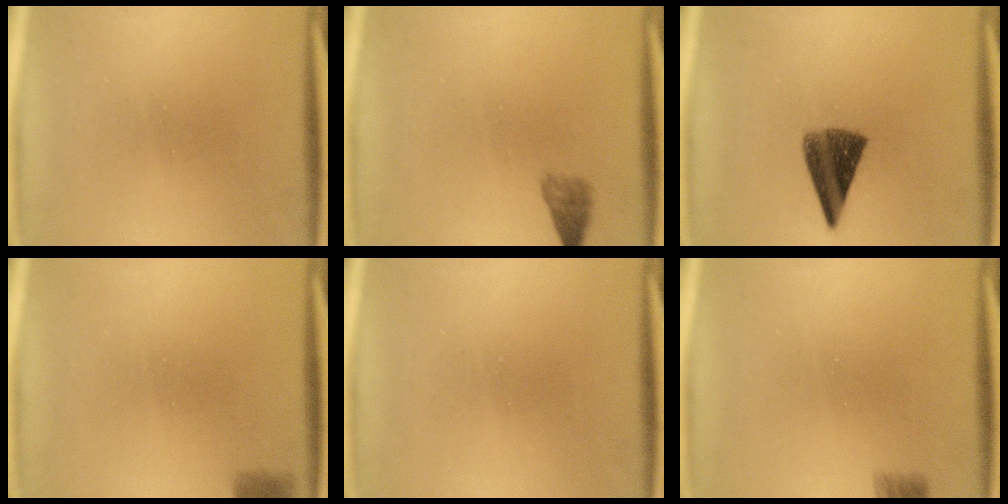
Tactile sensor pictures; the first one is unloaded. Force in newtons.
{"total": 2.4}
{"total": 8.0}
{"total": 2.9}
{"total": 0.0}
{"total": 2.1}